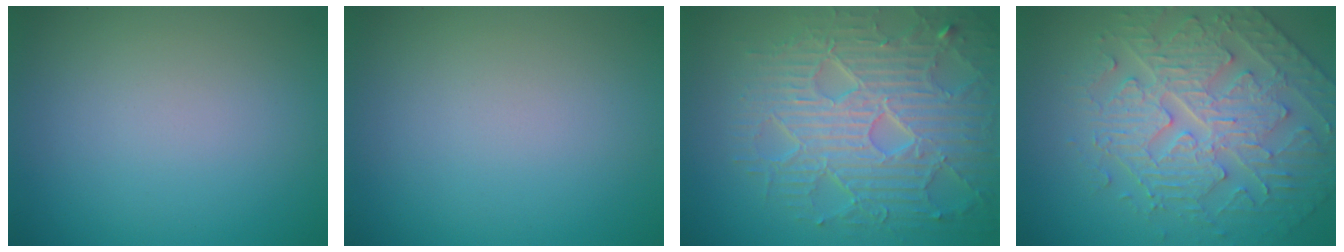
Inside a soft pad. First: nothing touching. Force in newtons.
{"total": 0.0}
{"total": 8.4, "press": 6.1, "slide": 5.8}
{"total": 5.0, "press": 4.9, "slide": 0.8}